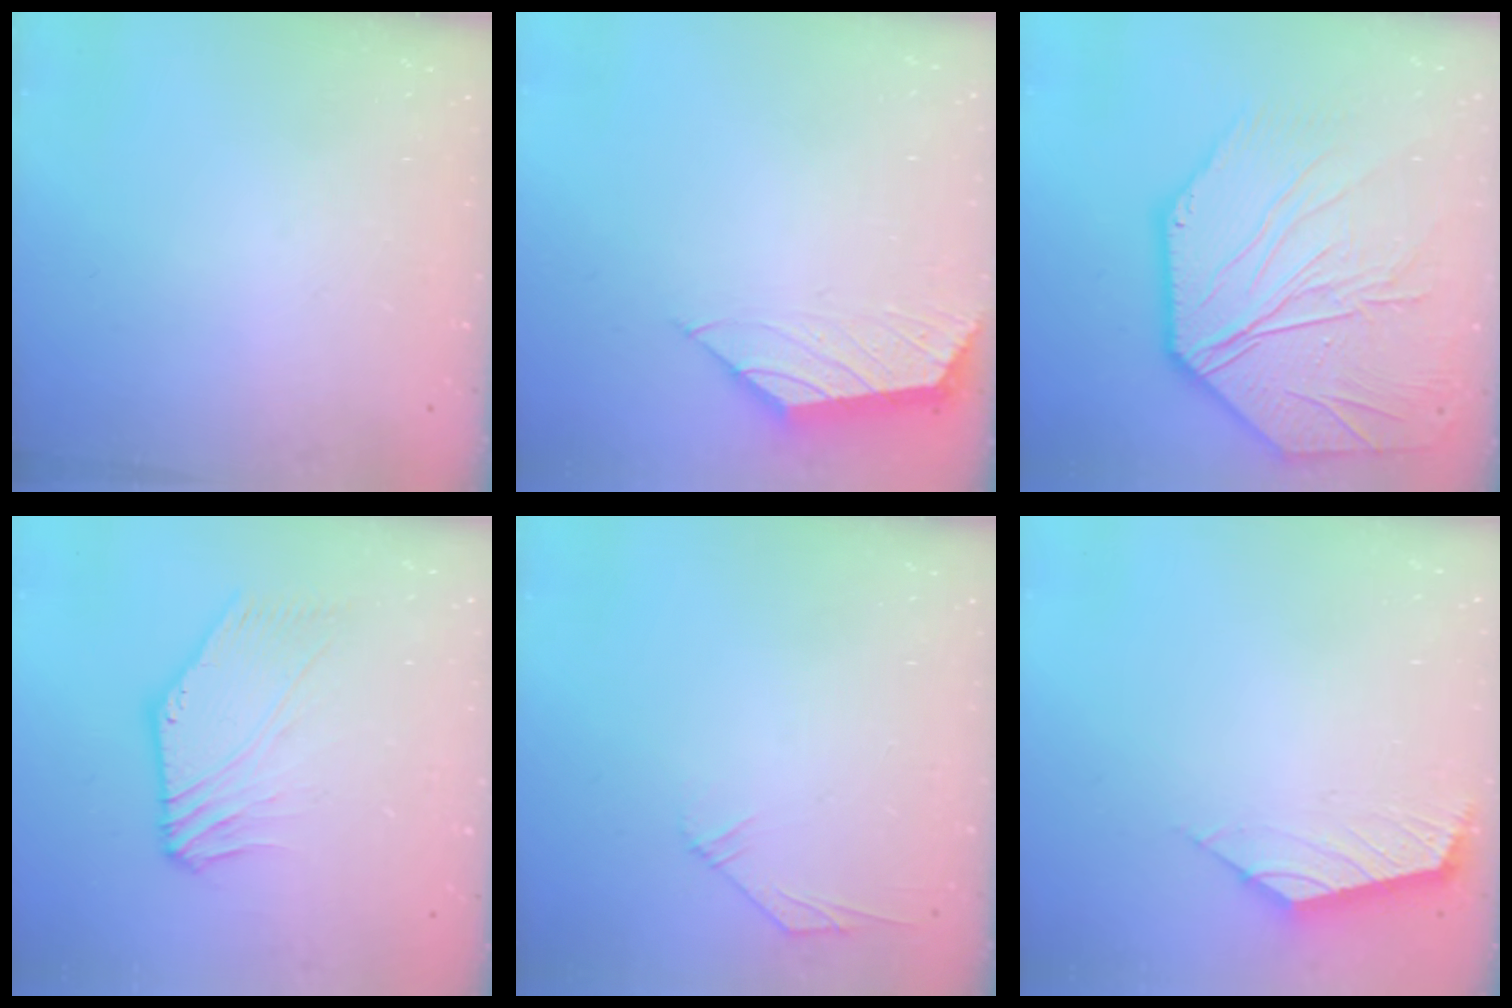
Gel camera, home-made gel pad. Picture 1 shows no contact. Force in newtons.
{"total": 1.6, "press": 1.5, "slide": 0.5}
{"total": 15.4, "press": 15.3, "slide": 2.2}
{"total": 1.1, "press": 0.7, "slide": 0.8}
{"total": 5.4, "press": 5.4, "slide": 0.7}
{"total": 2.5, "press": 2.4, "slide": 0.7}